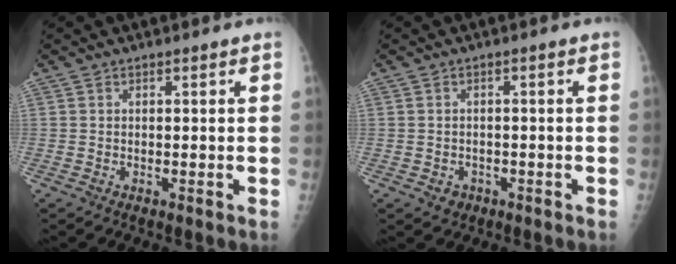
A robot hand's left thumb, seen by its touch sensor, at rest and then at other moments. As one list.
[{"total": 2.3, "force": [-1.1, 2.0, 0.6], "torque": [0.000, 0.008, -0.011]}]